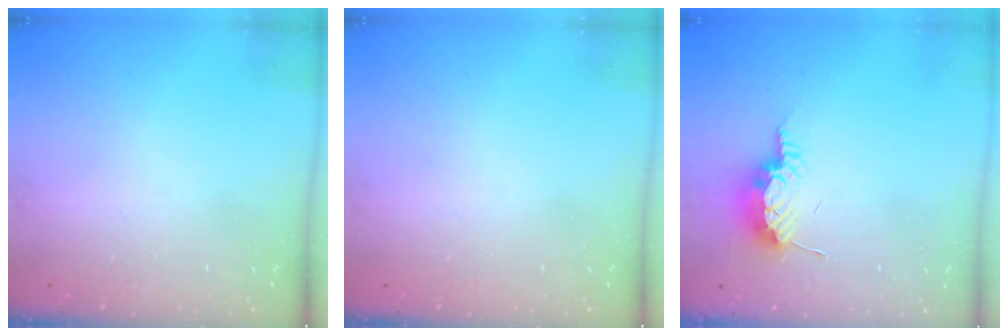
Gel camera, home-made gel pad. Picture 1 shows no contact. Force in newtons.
{"total": 0.0}
{"total": 8.1, "press": 8.1, "slide": 0.8}